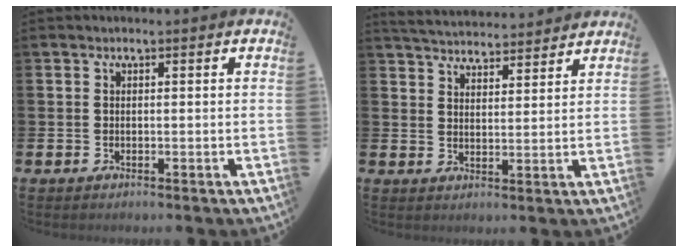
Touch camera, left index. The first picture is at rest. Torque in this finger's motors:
{"motor_torque": [0.47, -0.81, 0.14, 0.07]}